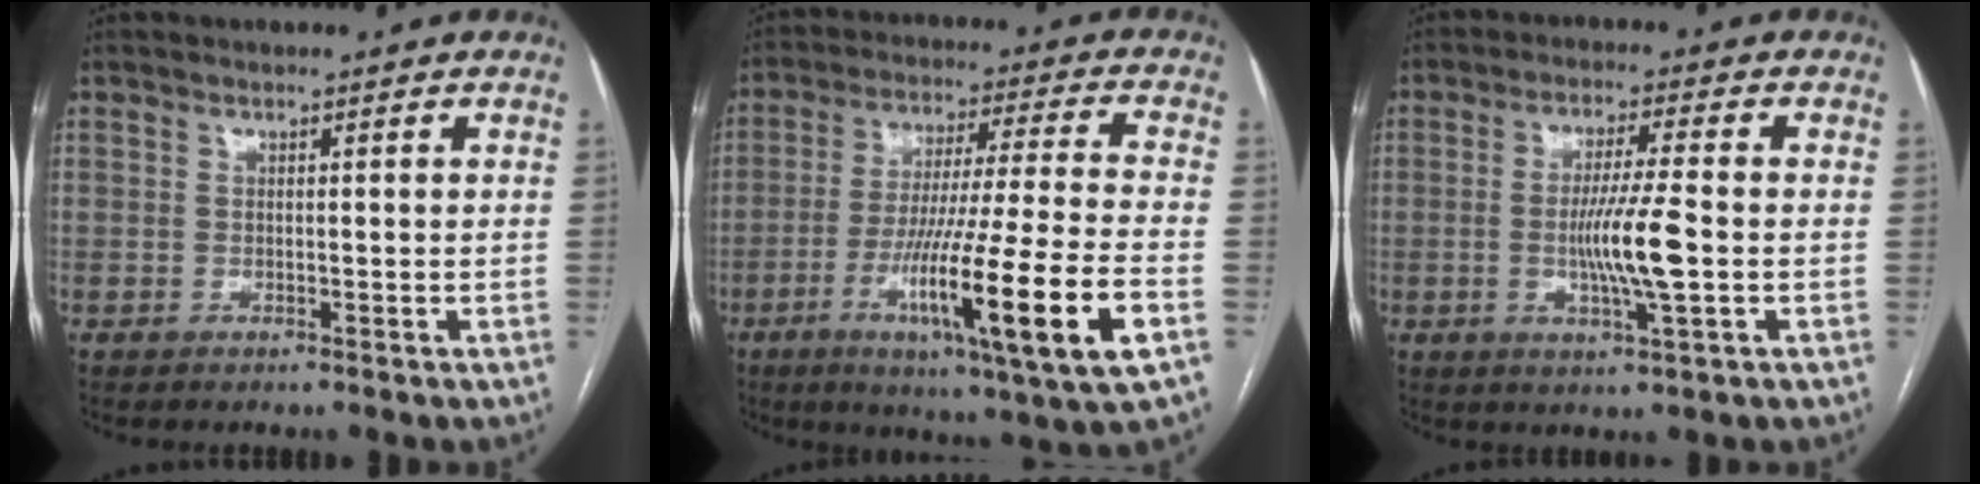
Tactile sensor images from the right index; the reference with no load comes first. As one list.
[{"total": 20.4, "force": [-7.3, -0.6, 19.0], "torque": [-0.323, -0.032, -0.124]}, {"total": 8.2, "force": [-1.2, 0.0, 8.1], "torque": [-0.153, -0.009, -0.023]}]